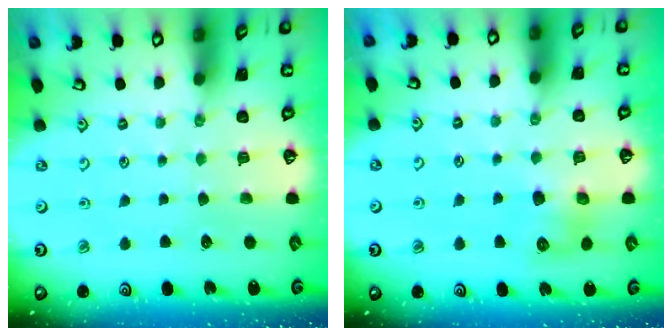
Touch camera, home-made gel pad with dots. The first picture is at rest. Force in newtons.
{"total": 7.1, "press": 7.1, "slide": 0.1}